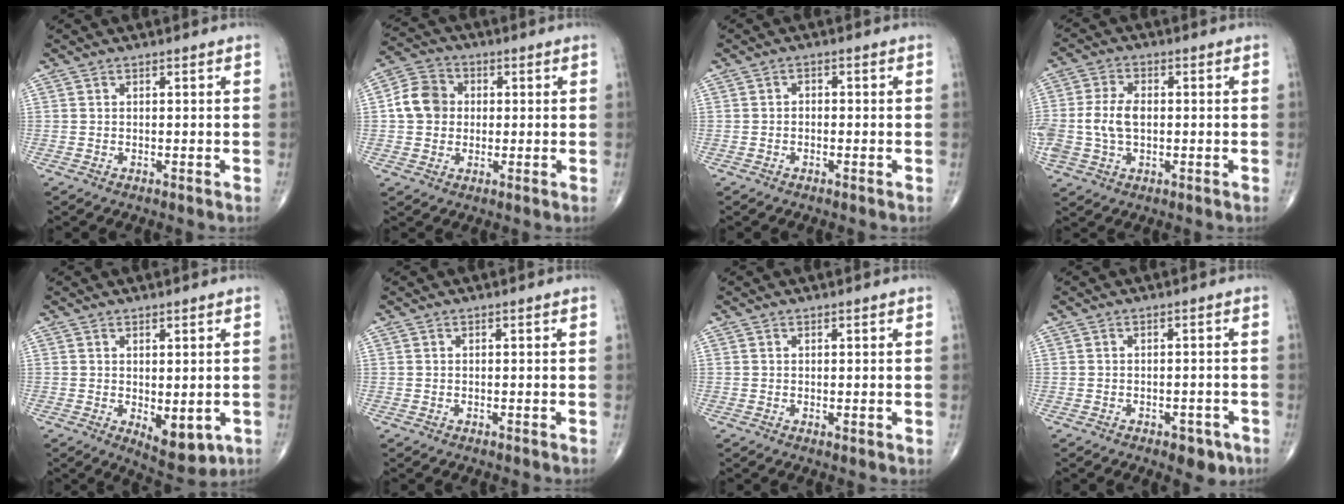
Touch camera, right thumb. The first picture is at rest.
{"total": 7.8, "force": [0.4, 6.9, 3.8], "torque": [-0.054, 0.016, -0.003]}
{"total": 1.0, "force": [-0.4, 0.8, 0.5], "torque": [0.001, 0.006, -0.012]}
{"total": 8.5, "force": [-0.4, 5.5, 6.5], "torque": [-0.144, 0.013, -0.006]}
{"total": 6.5, "force": [-1.3, 3.0, 5.7], "torque": [-0.060, -0.014, -0.005]}
{"total": 0.0}
{"total": 0.7, "force": [0.1, 0.2, 0.7], "torque": [-0.010, -0.005, 0.002]}
{"total": 4.1, "force": [-2.3, 2.1, 2.6], "torque": [-0.016, 0.009, -0.026]}